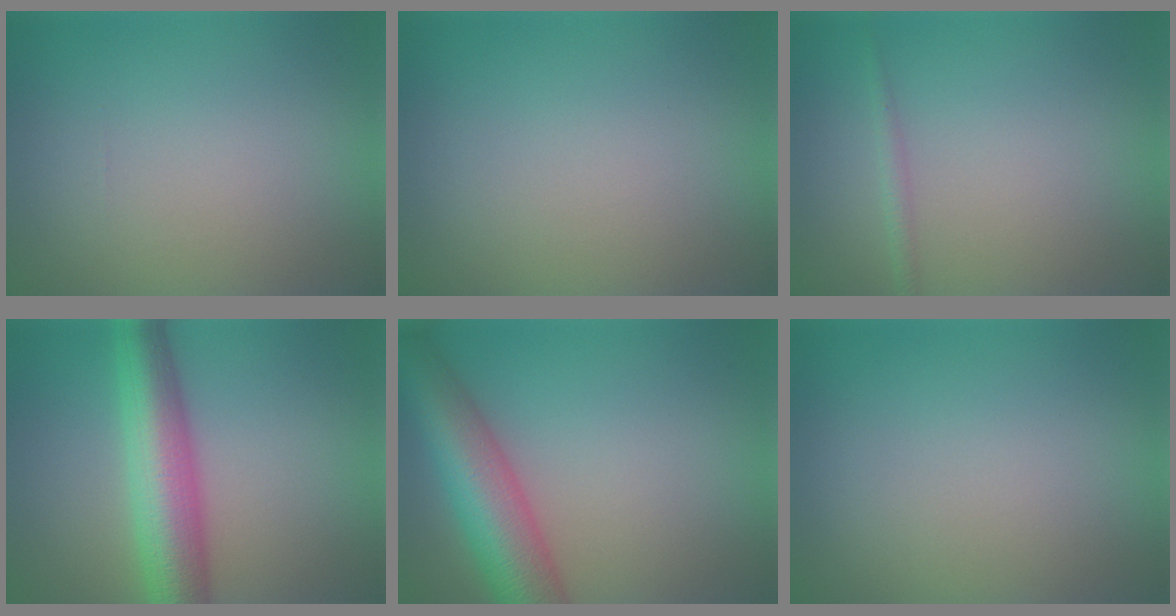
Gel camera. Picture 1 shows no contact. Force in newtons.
{"total": 0.0}
{"total": 1.1, "press": 1.1, "slide": 0.1}
{"total": 7.8, "press": 7.8, "slide": 0.1}
{"total": 8.9, "press": 8.9, "slide": 0.4}
{"total": 0.0}